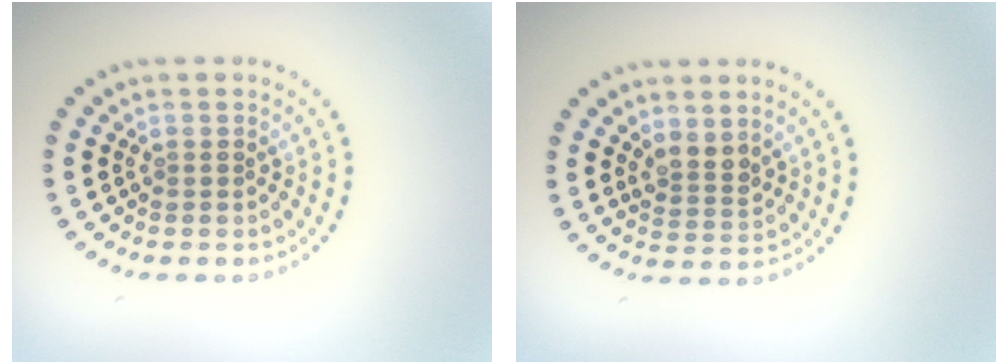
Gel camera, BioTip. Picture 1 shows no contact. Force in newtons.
{"total": 2.1, "press": 1.7, "slide": 1.2}